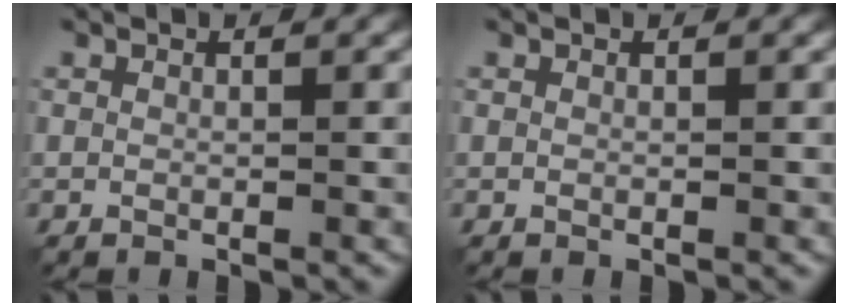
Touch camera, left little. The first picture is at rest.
{"total": 0.0}